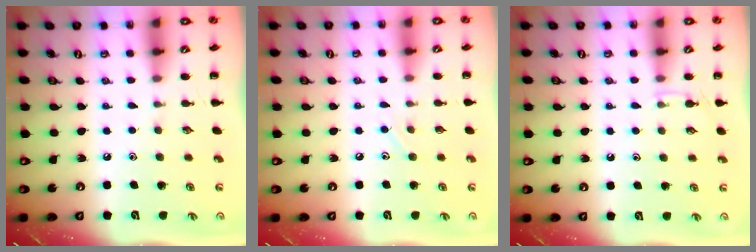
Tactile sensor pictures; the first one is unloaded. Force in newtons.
{"total": 4.7, "press": 4.4, "slide": 1.4}
{"total": 3.5, "press": 3.2, "slide": 1.4}